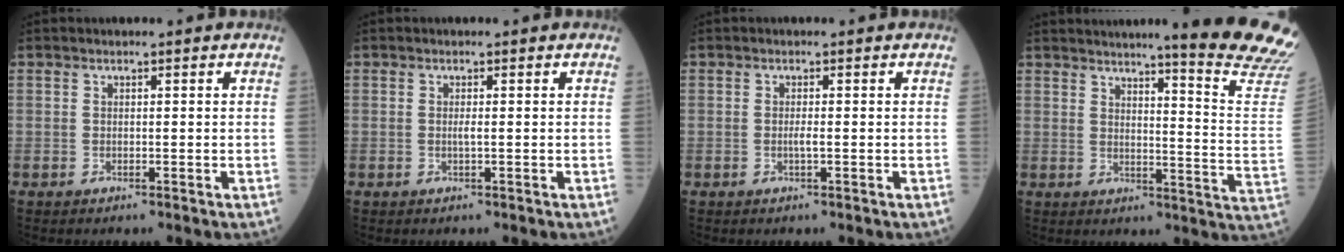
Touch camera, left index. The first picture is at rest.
{"total": 0.8, "force": [-0.1, 0.0, 0.8], "torque": [-0.019, -0.001, -0.002]}
{"total": 1.0, "force": [-0.2, 0.0, 1.0], "torque": [-0.022, -0.001, -0.005]}
{"total": 17.1, "force": [15.2, -2.0, 7.5], "torque": [-0.097, -0.124, 0.167]}